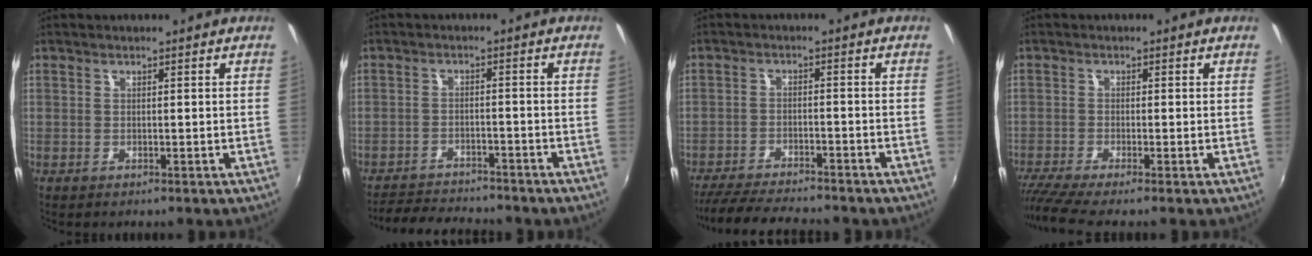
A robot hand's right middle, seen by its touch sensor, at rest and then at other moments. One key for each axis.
{"total": 9.5, "fx": -8.9, "fy": 1.4, "fz": 2.9, "tx": -0.078, "ty": -0.006, "tz": -0.135}
{"total": 12.8, "fx": -11.5, "fy": 1.7, "fz": 5.5, "tx": -0.124, "ty": -0.021, "tz": -0.181}
{"total": 5.4, "fx": -4.4, "fy": -1.0, "fz": 2.8, "tx": -0.072, "ty": -0.026, "tz": -0.086}